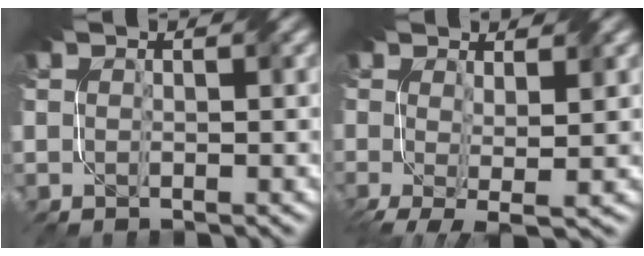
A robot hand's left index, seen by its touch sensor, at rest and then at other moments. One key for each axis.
{"total": 4.5, "fx": -0.3, "fy": 1.4, "fz": 4.3, "tx": -0.072, "ty": -0.007, "tz": -0.006}